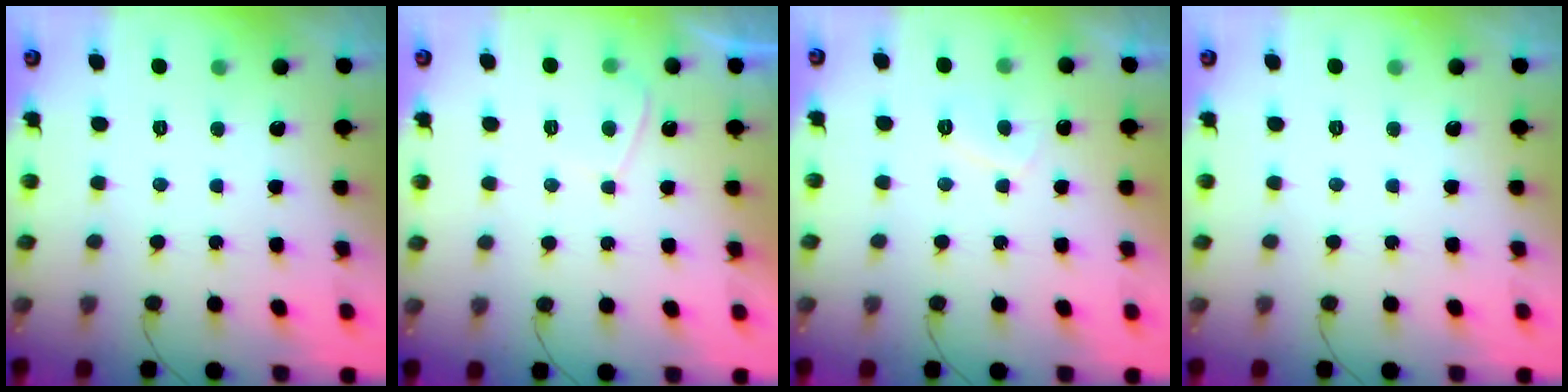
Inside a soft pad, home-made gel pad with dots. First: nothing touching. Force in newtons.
{"total": 1.8, "press": 1.7, "slide": 0.6}
{"total": 2.5, "press": 2.4, "slide": 0.8}
{"total": 0.0}